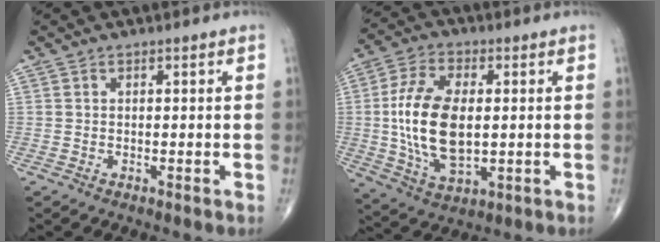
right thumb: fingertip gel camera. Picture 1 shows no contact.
{"total": 15.6, "force": [0.2, 8.2, 13.2], "torque": [-0.262, -0.004, 0.007]}